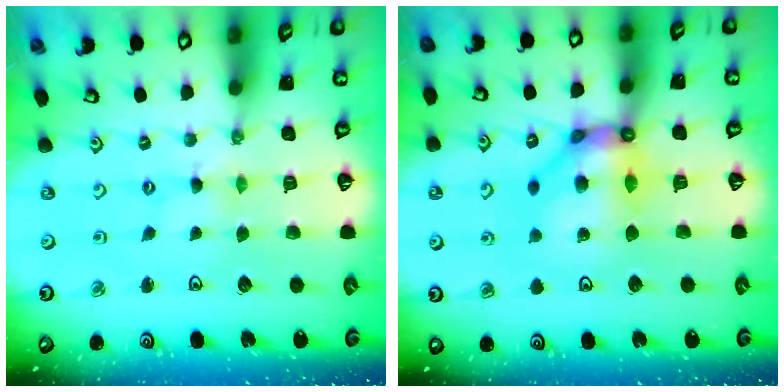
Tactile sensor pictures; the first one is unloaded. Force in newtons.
{"total": 11.4, "press": 11.2, "slide": 1.7}